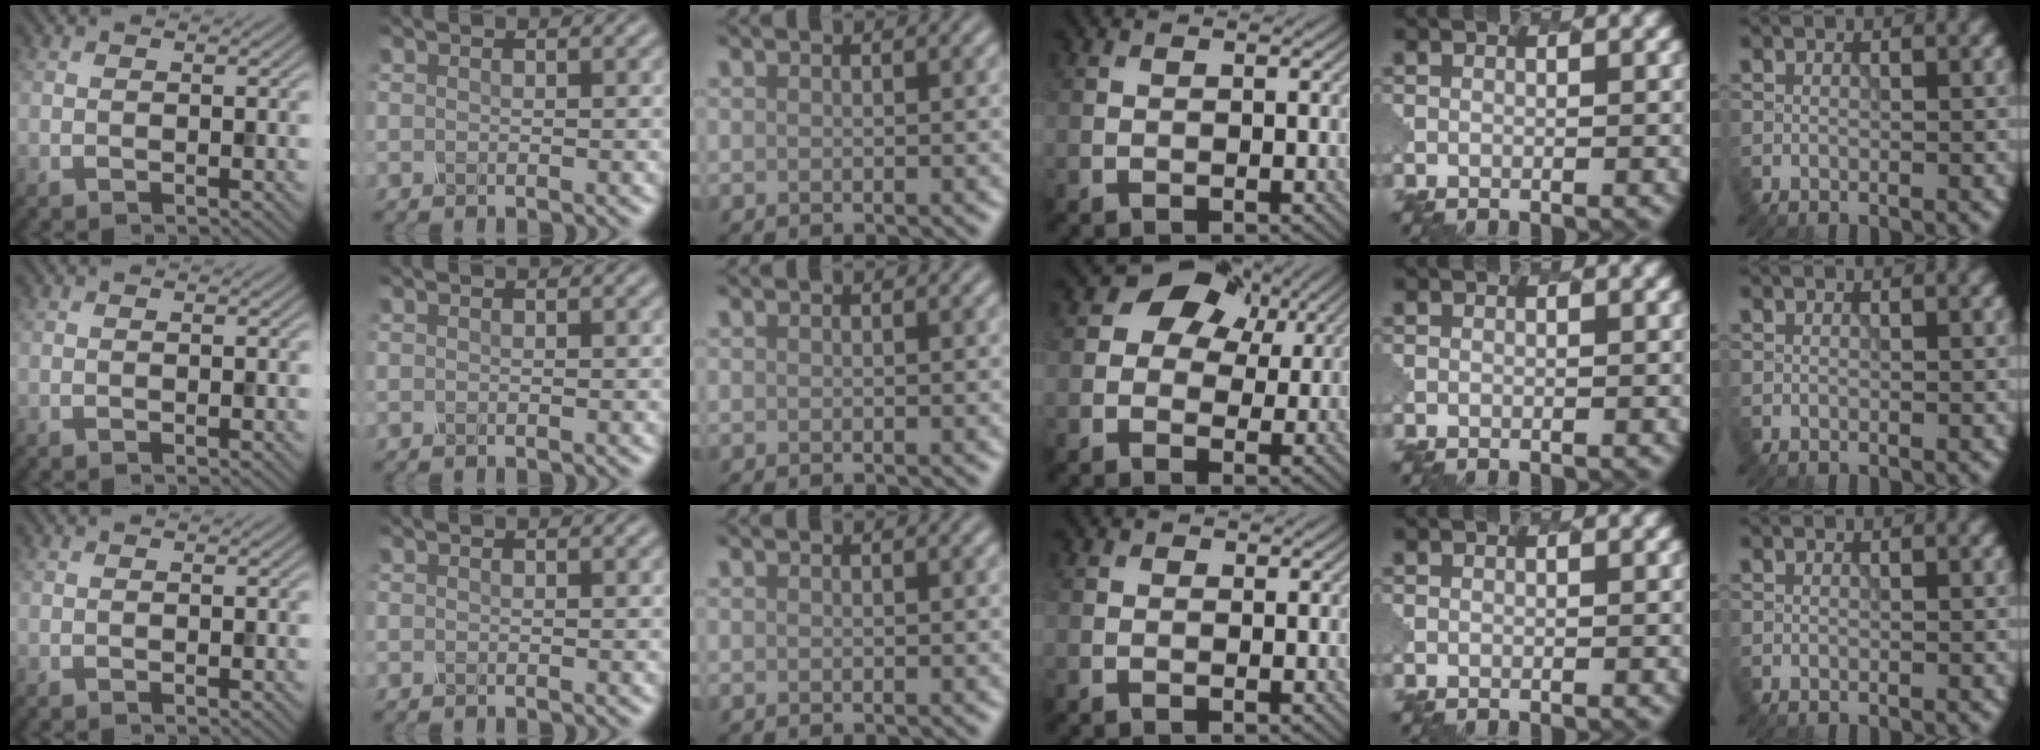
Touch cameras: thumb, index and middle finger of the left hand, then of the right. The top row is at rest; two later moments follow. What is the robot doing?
{"motion": "dispense", "object": "spray bottle"}